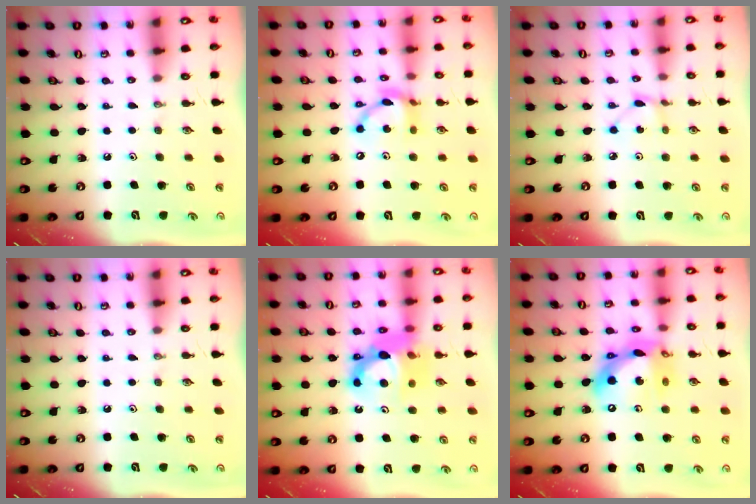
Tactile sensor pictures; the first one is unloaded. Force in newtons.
{"total": 11.6, "press": 11.6, "slide": 0.9}
{"total": 2.0, "press": 2.0, "slide": 0.2}
{"total": 0.0}
{"total": 13.3, "press": 13.2, "slide": 1.6}
{"total": 14.9, "press": 14.8, "slide": 1.6}